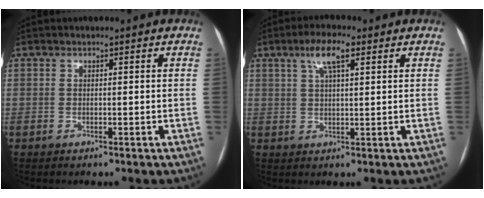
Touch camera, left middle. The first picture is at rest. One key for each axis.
{"total": 5.5, "fx": 2.8, "fy": 1.2, "fz": 4.5, "tx": -0.090, "ty": 0.015, "tz": 0.051}